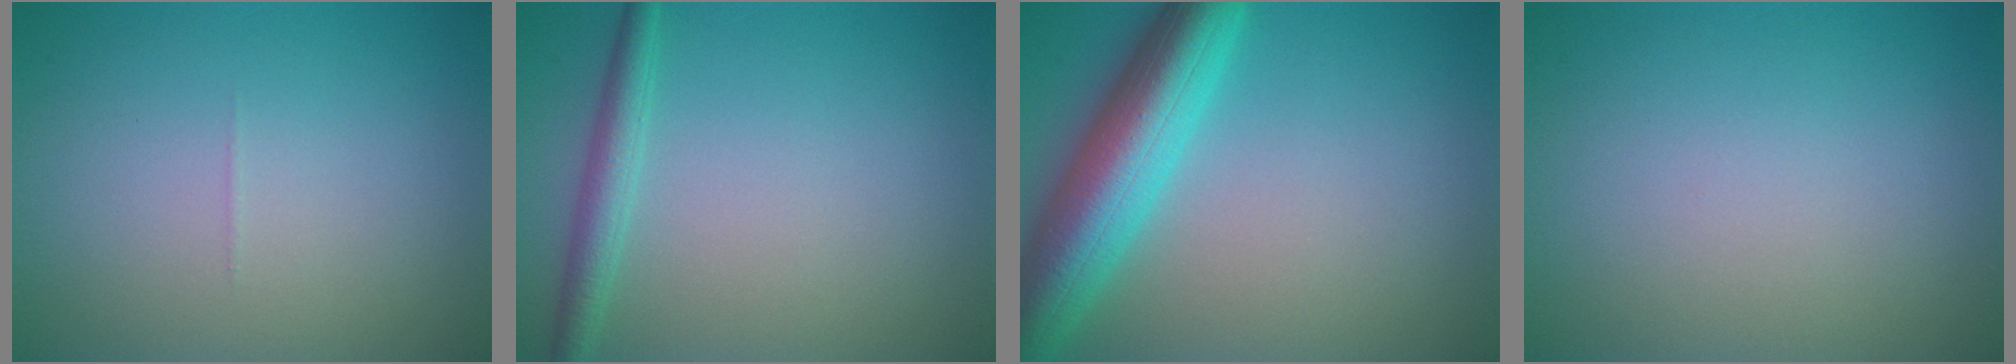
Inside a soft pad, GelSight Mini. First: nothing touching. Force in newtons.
{"total": 2.3, "press": 2.3, "slide": 0.1}
{"total": 8.7, "press": 8.7, "slide": 0.3}
{"total": 0.0}